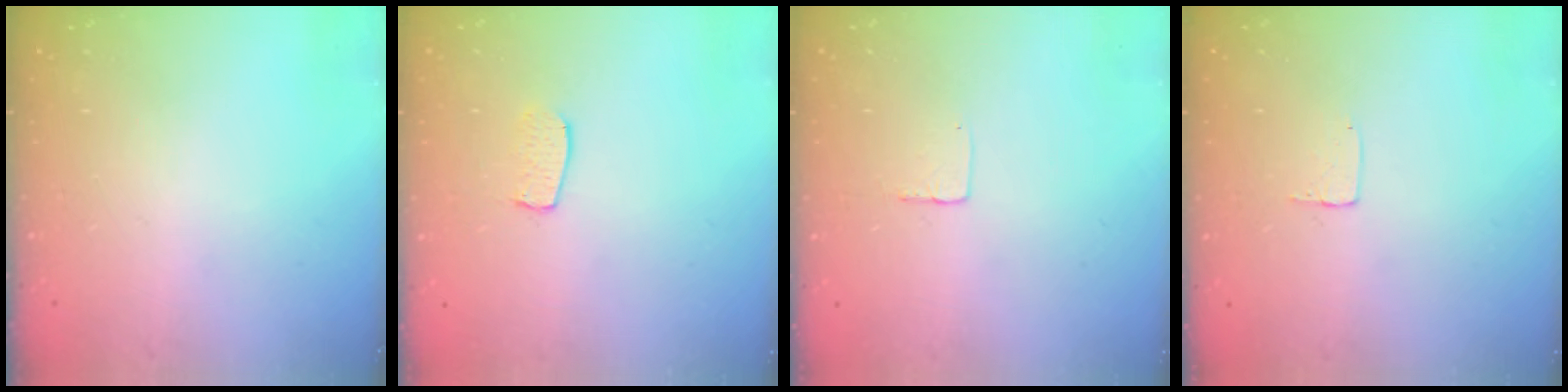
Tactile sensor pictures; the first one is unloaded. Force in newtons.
{"total": 5.9, "press": 5.9, "slide": 0.3}
{"total": 2.7, "press": 2.7, "slide": 0.1}
{"total": 3.5, "press": 3.5, "slide": 0.2}